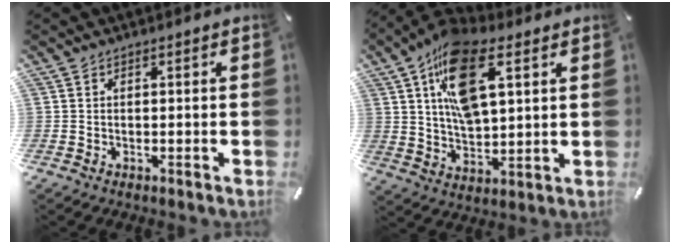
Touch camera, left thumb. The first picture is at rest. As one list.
[{"total": 16.7, "force": [7.4, 8.5, 12.3], "torque": [-0.224, -0.013, 0.129]}]